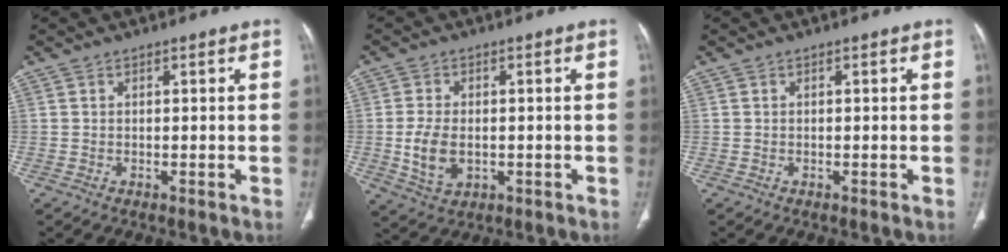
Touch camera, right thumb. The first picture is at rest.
{"total": 7.2, "force": [-0.9, 4.7, 5.4], "torque": [-0.102, -0.003, -0.009]}
{"total": 0.0}